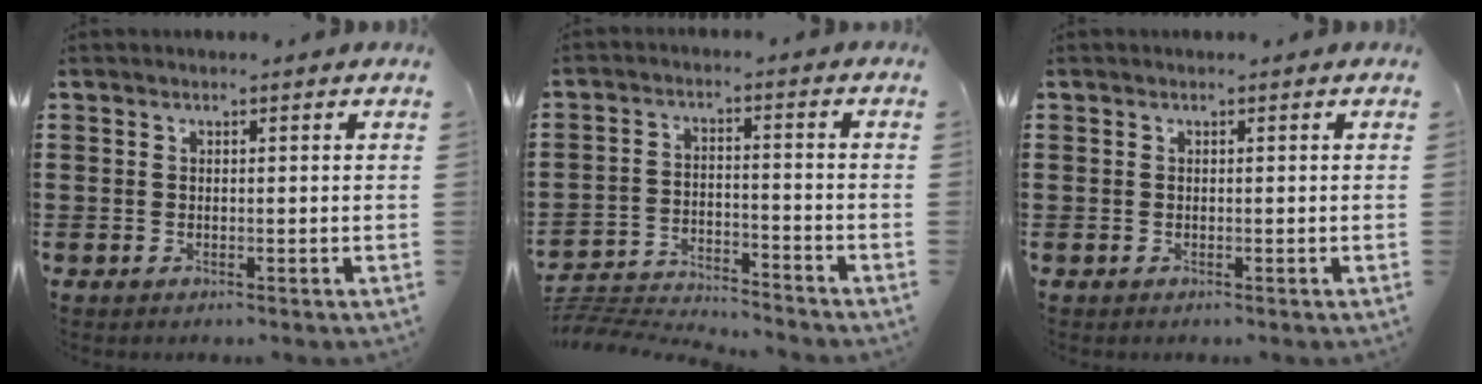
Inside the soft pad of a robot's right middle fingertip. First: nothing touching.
{"total": 4.3, "force": [-4.3, 0.5, 0.4], "torque": [-0.027, 0.000, -0.097]}
{"total": 0.0}